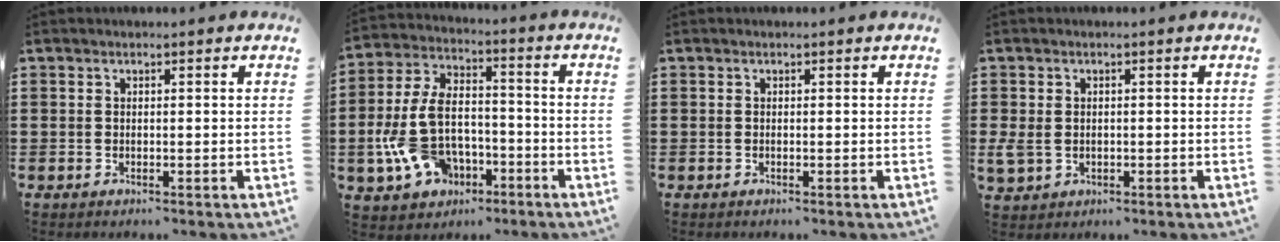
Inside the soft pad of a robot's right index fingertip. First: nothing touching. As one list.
[{"total": 11.0, "force": [-3.0, 7.2, 7.8], "torque": [-0.206, 0.001, -0.059]}, {"total": 0.0}, {"total": 2.0, "force": [0.0, 1.7, 1.1], "torque": [-0.032, 0.002, -0.003]}]